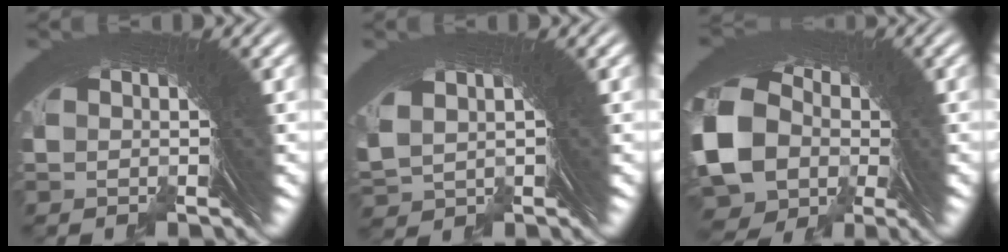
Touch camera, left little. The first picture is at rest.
{"total": 1.4, "force": [0.6, 1.1, 0.7], "torque": [-0.021, -0.013, 0.028]}
{"total": 11.8, "force": [-1.8, 9.5, 6.8], "torque": [-0.169, -0.054, -0.008]}